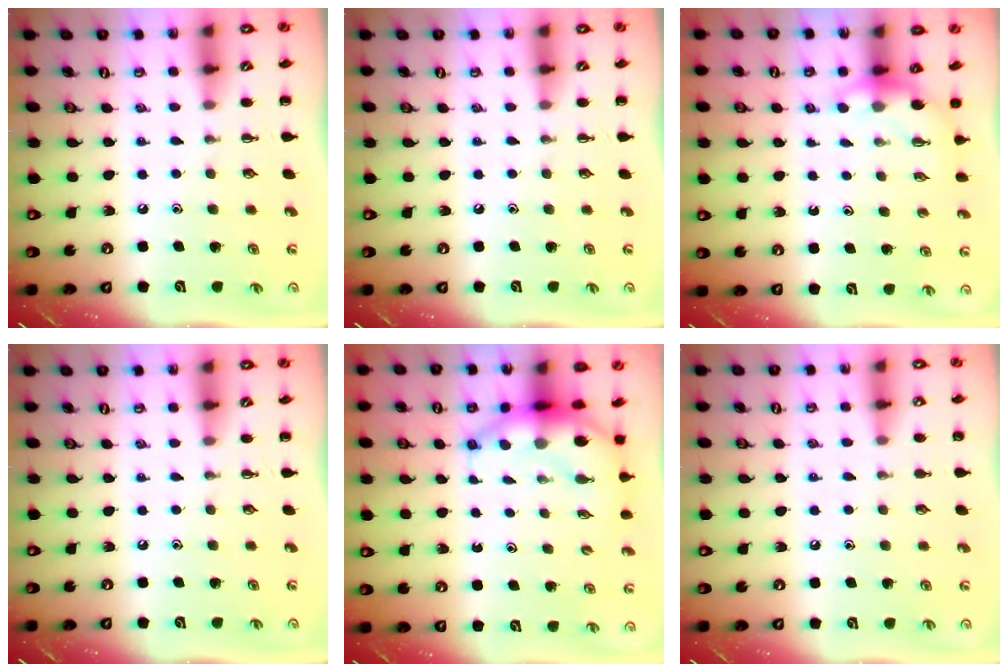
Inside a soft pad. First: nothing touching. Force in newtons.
{"total": 0.0}
{"total": 3.9, "press": 3.9, "slide": 0.2}
{"total": 0.0}
{"total": 6.7, "press": 6.5, "slide": 1.5}
{"total": 5.9, "press": 5.6, "slide": 1.9}